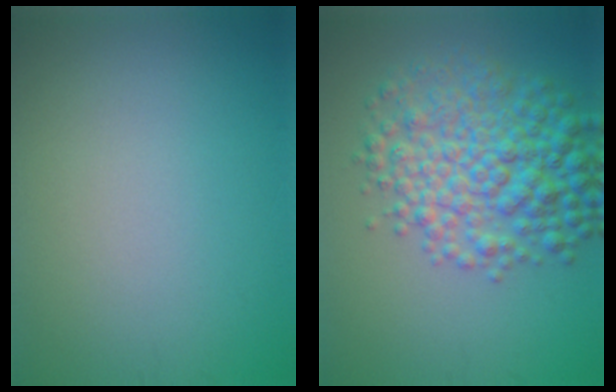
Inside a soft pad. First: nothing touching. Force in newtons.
{"total": 7.4, "press": 7.4, "slide": 0.1}